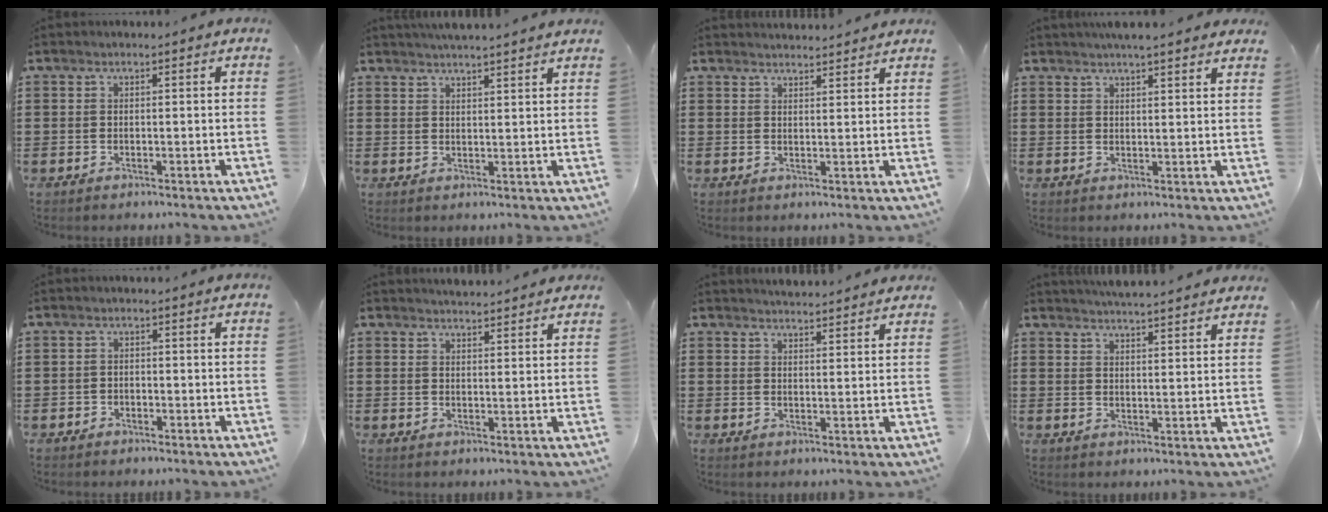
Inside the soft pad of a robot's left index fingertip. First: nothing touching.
{"total": 2.8, "force": [2.8, -0.5, 0.3], "torque": [-0.015, -0.009, 0.051]}
{"total": 2.1, "force": [2.1, 0.0, -0.1], "torque": [-0.005, -0.005, 0.041]}
{"total": 3.3, "force": [3.1, 0.0, 1.2], "torque": [-0.031, -0.002, 0.057]}
{"total": 1.3, "force": [-1.2, 0.6, -0.2], "torque": [-0.003, 0.004, -0.028]}
{"total": 2.3, "force": [2.3, -0.1, 0.0], "torque": [-0.006, -0.005, 0.043]}
{"total": 2.6, "force": [2.6, -0.2, 0.1], "torque": [-0.009, -0.007, 0.048]}
{"total": 3.9, "force": [3.9, -0.3, 0.6], "torque": [-0.023, -0.015, 0.070]}